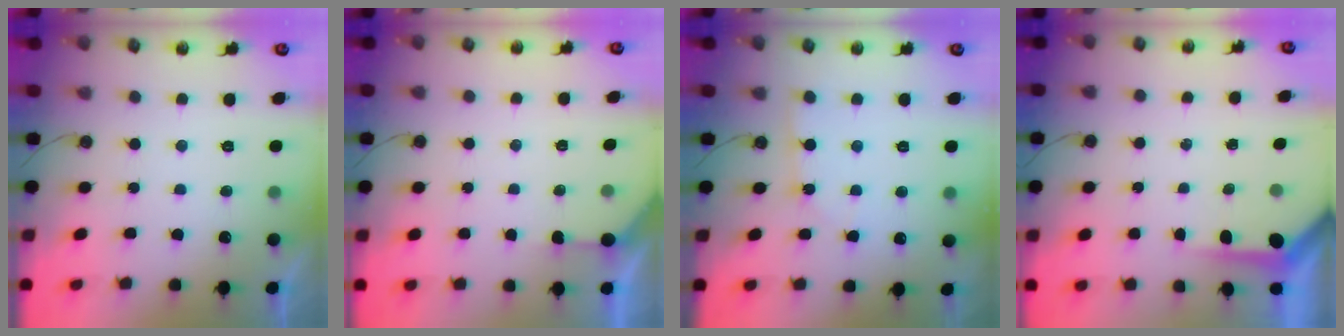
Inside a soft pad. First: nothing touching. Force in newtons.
{"total": 2.7, "press": 2.7, "slide": 0.3}
{"total": 2.6, "press": 2.6, "slide": 0.3}
{"total": 3.8, "press": 3.8, "slide": 0.4}